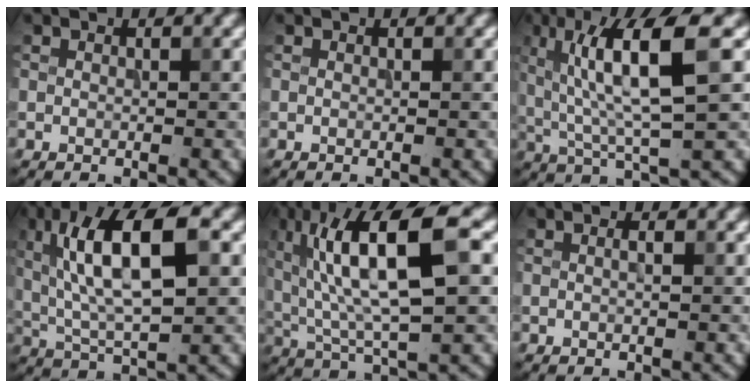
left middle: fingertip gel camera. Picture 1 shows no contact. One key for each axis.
{"total": 0.0}
{"total": 8.2, "fx": 2.1, "fy": 1.5, "fz": 7.8, "tx": -0.137, "ty": 0.003, "tz": 0.038}
{"total": 10.1, "fx": 2.5, "fy": 3.3, "fz": 9.2, "tx": -0.158, "ty": 0.014, "tz": 0.039}
{"total": 11.0, "fx": 2.5, "fy": 3.0, "fz": 10.3, "tx": -0.182, "ty": 0.015, "tz": 0.045}
{"total": 0.6, "fx": 0.1, "fy": 0.1, "fz": 0.6, "tx": -0.012, "ty": 0.001, "tz": 0.001}